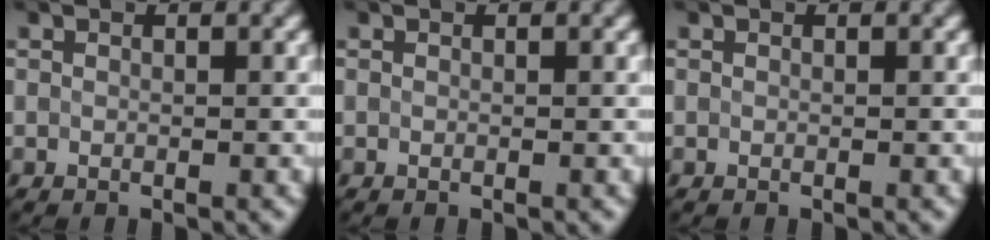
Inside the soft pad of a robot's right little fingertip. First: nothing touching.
{"total": 0.0}
{"total": 0.0}